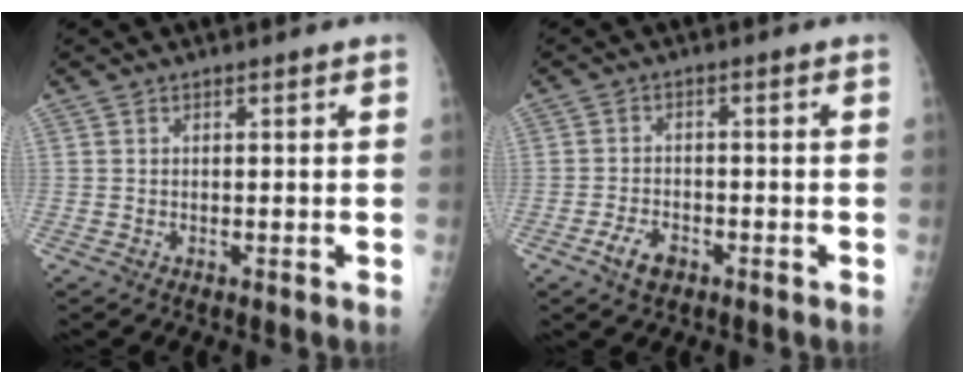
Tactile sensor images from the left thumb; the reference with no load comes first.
{"total": 4.2, "force": [-2.4, 2.3, 2.5], "torque": [-0.044, 0.014, -0.041]}